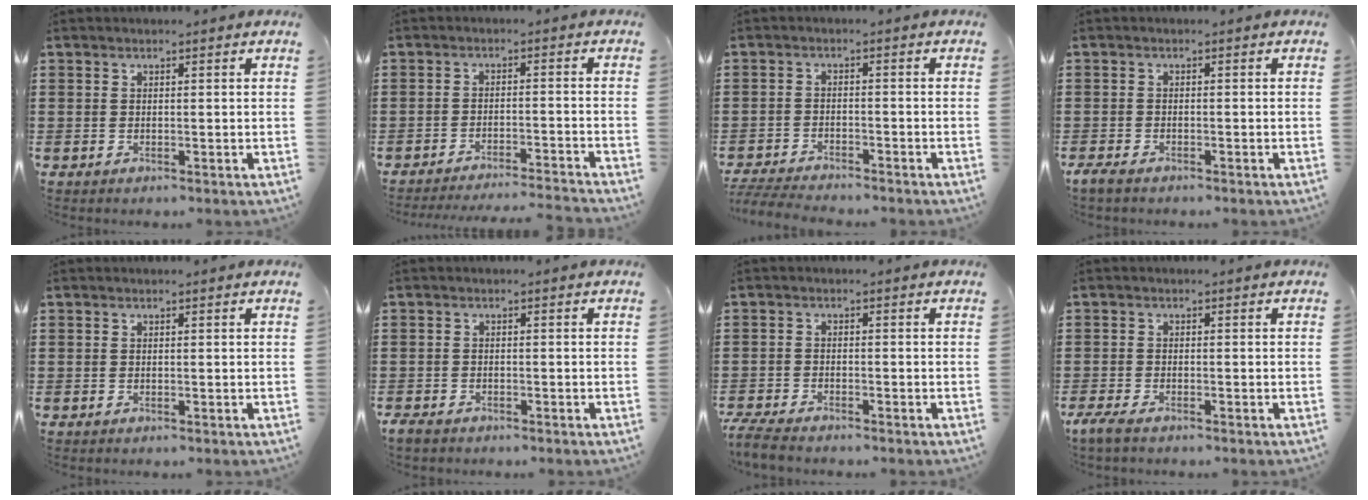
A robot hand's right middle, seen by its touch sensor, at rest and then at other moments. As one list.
[{"total": 3.3, "force": [-3.2, -0.4, 0.7], "torque": [-0.015, -0.003, -0.067]}, {"total": 4.0, "force": [-3.9, 0.2, 0.8], "torque": [-0.028, -0.008, -0.083]}, {"total": 1.9, "force": [-1.6, 0.3, 1.1], "torque": [-0.037, -0.005, -0.034]}, {"total": 0.0}, {"total": 1.5, "force": [-1.4, 0.5, 0.3], "torque": [-0.018, -0.002, -0.030]}, {"total": 3.0, "force": [-2.8, 0.1, 1.0], "torque": [-0.032, -0.007, -0.060]}, {"total": 2.0, "force": [-1.5, 0.3, 1.3], "torque": [-0.039, -0.006, -0.032]}]